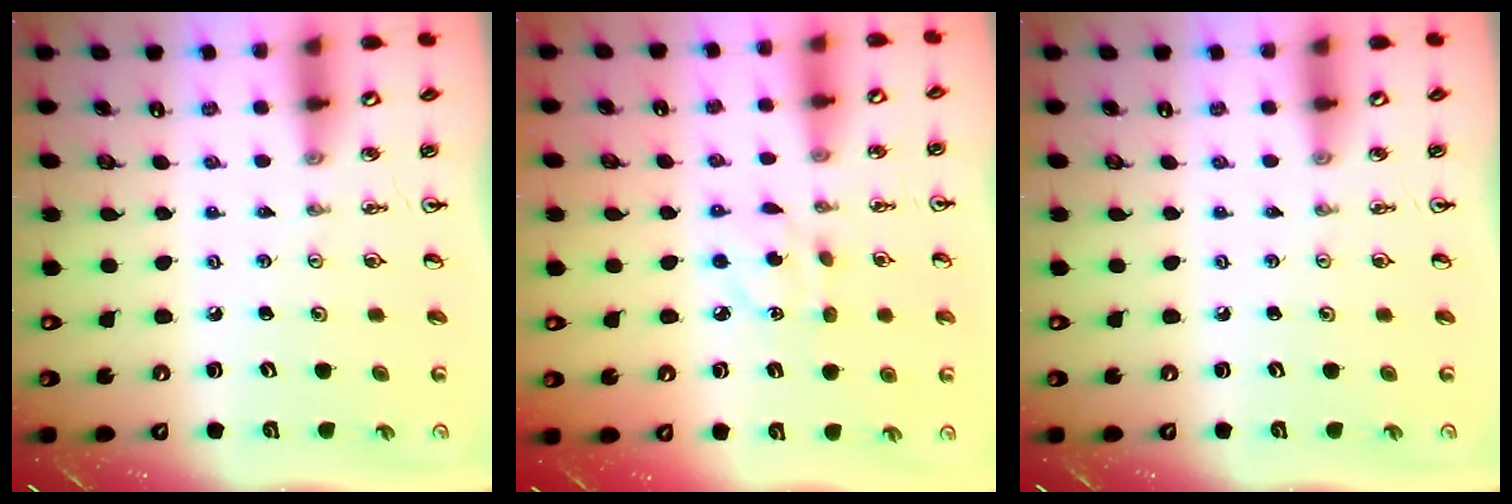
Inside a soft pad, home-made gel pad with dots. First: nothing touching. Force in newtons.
{"total": 3.7, "press": 3.7, "slide": 0.3}
{"total": 0.0}